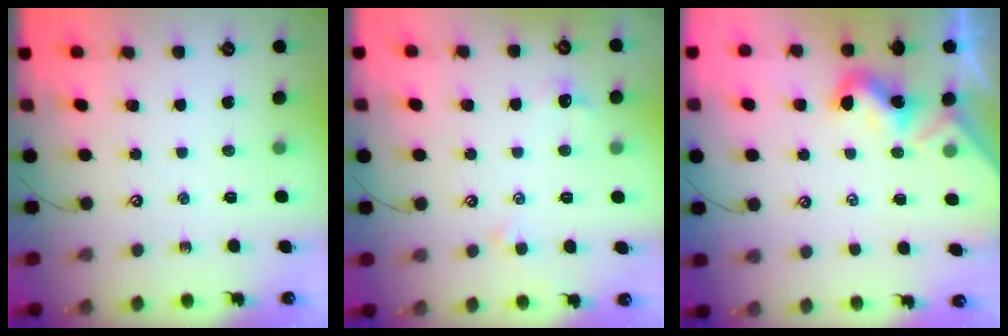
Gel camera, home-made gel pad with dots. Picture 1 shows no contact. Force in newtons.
{"total": 1.0, "press": 0.9, "slide": 0.6}
{"total": 1.8, "press": 1.8, "slide": 0.4}